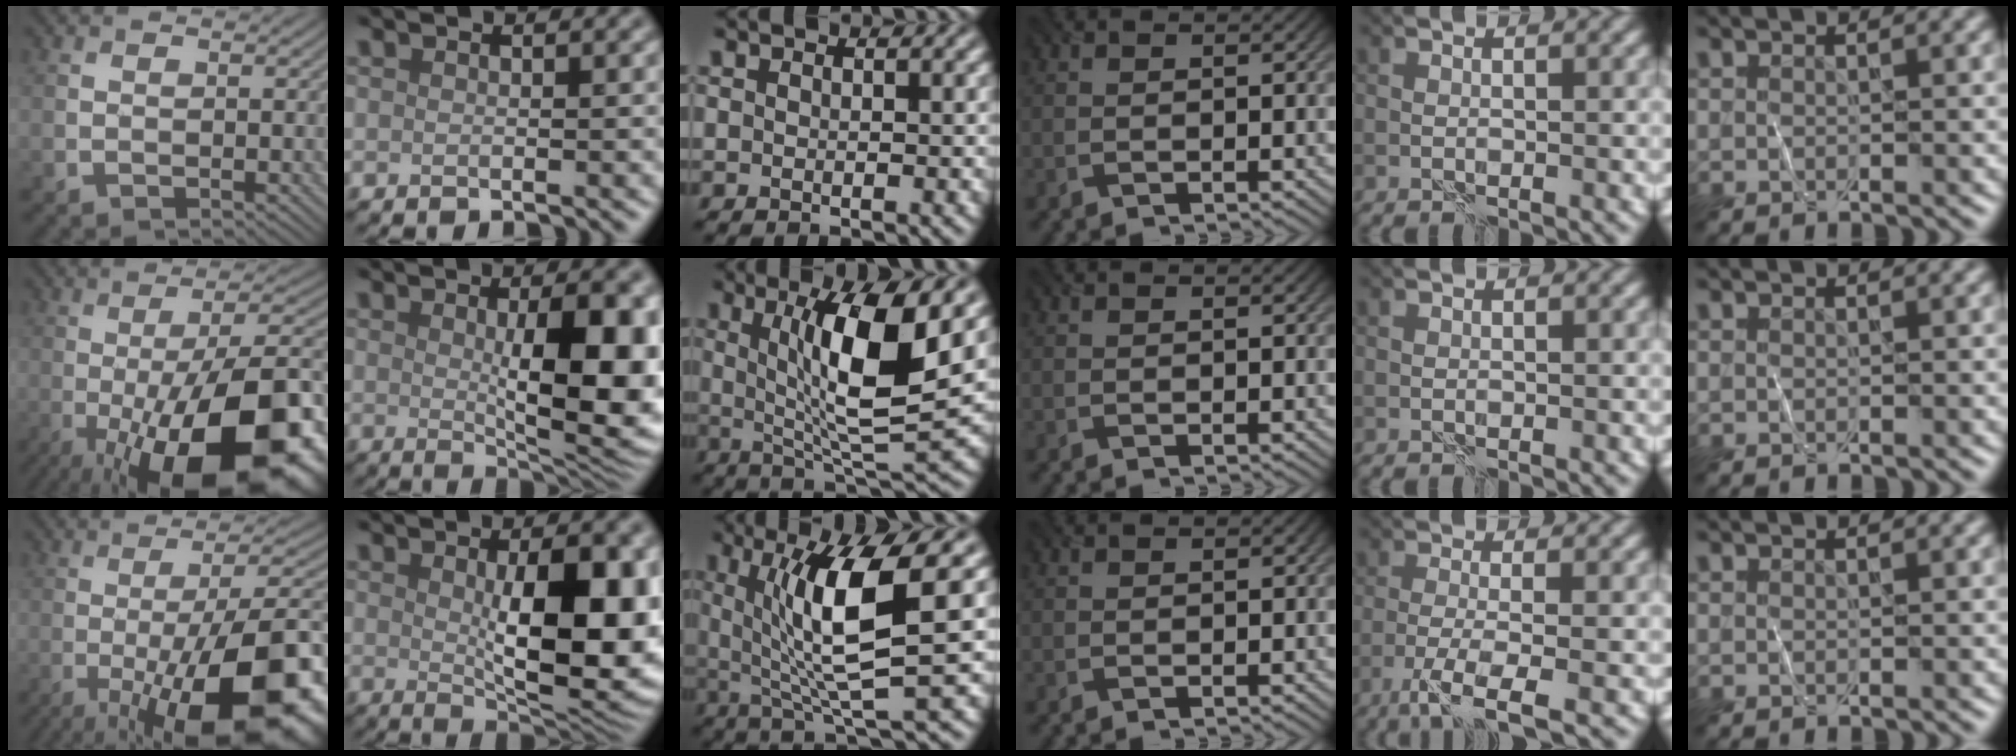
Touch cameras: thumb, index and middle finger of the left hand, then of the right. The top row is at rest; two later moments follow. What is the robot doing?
{"motion": "wrap", "object": "ribbon"}